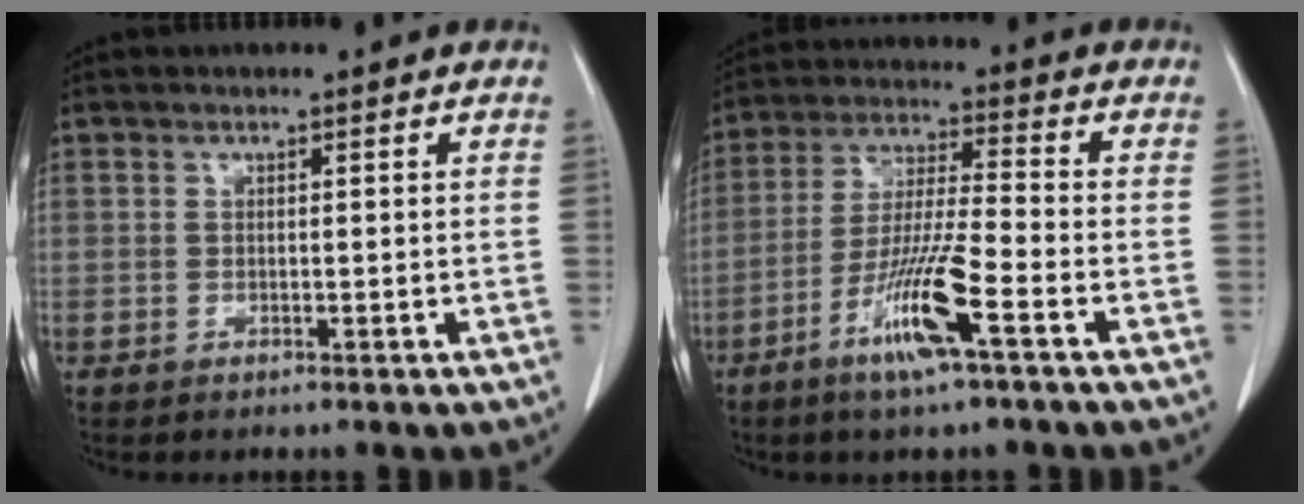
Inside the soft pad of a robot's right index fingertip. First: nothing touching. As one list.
[{"total": 11.1, "force": [-5.5, 0.0, 9.7], "torque": [-0.189, -0.013, -0.109]}]